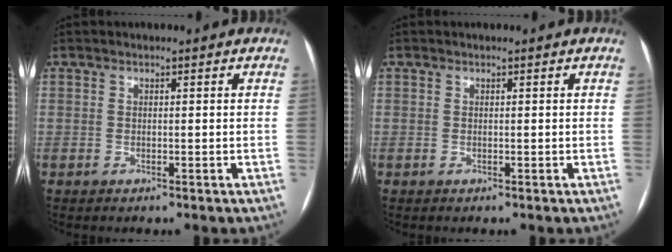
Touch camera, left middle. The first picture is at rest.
{"total": 1.9, "force": [-0.8, -1.5, -1.0], "torque": [0.018, -0.003, -0.011]}